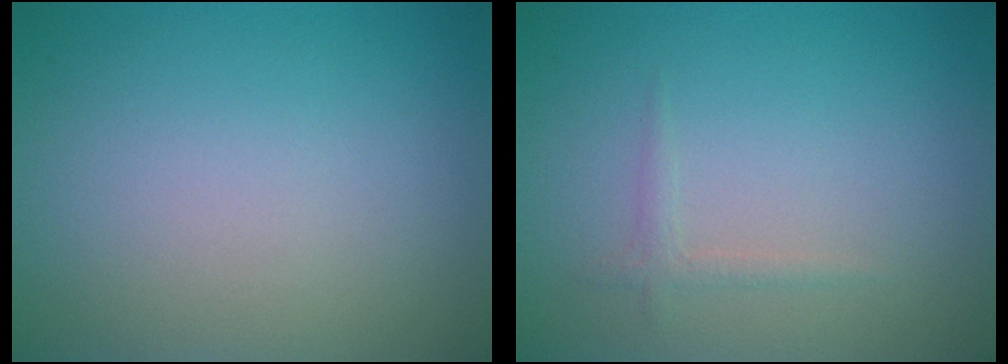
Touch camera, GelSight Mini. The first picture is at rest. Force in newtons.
{"total": 0.9, "press": 0.9, "slide": 0.0}